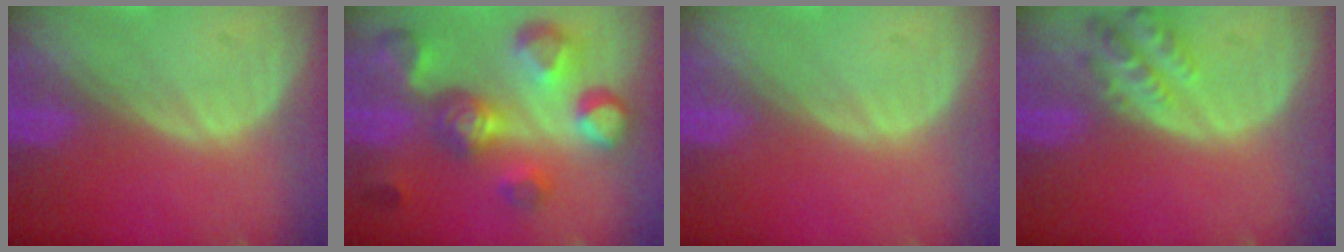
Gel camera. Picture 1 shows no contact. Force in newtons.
{"total": 11.0, "press": 9.9, "slide": 4.9}
{"total": 0.0}
{"total": 5.0, "press": 4.8, "slide": 1.5}